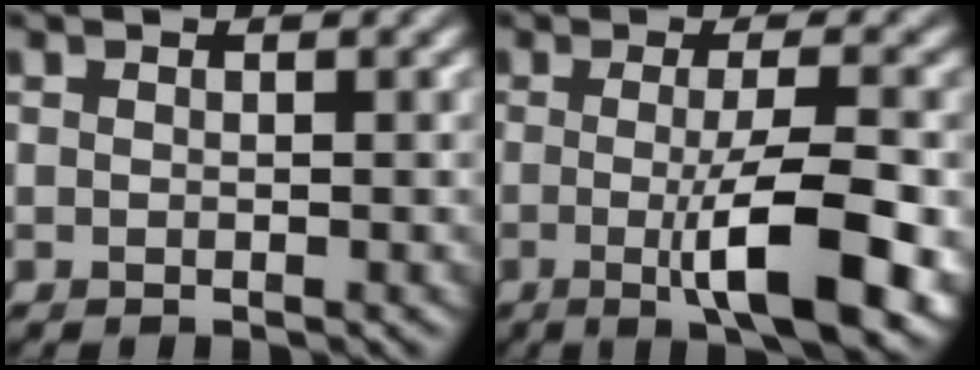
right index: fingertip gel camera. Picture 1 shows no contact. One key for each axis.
{"total": 8.8, "fx": -1.8, "fy": 2.1, "fz": 8.4, "tx": -0.119, "ty": -0.014, "tz": -0.026}